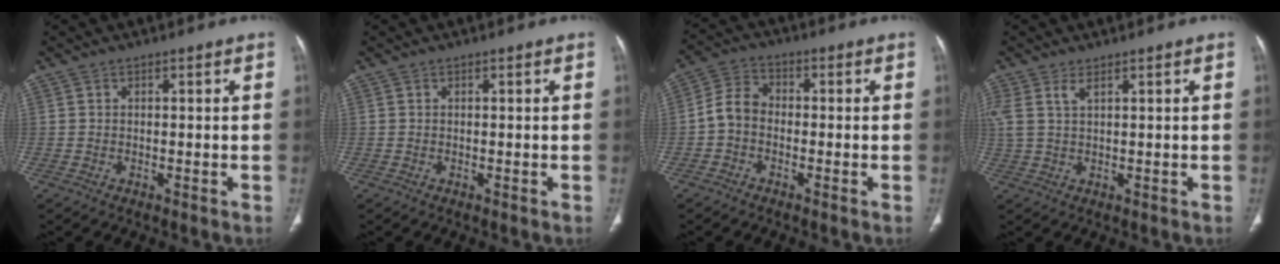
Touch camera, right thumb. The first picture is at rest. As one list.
[{"total": 0.0}, {"total": 5.6, "force": [-1.3, 4.2, 3.4], "torque": [-0.058, 0.021, -0.039]}, {"total": 3.4, "force": [1.8, 1.1, 2.7], "torque": [-0.074, 0.006, 0.048]}]